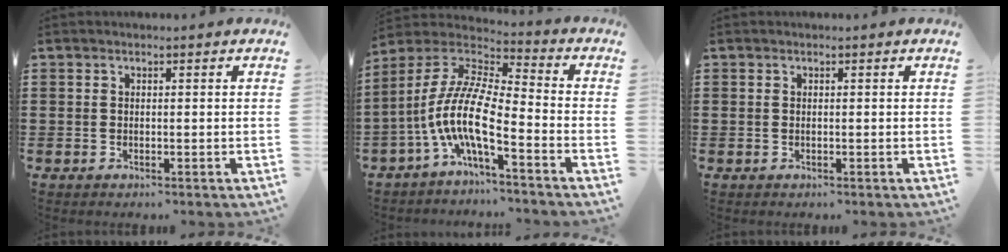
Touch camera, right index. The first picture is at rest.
{"total": 10.6, "force": [-5.1, 2.5, 9.0], "torque": [-0.217, -0.025, -0.113]}
{"total": 0.0}